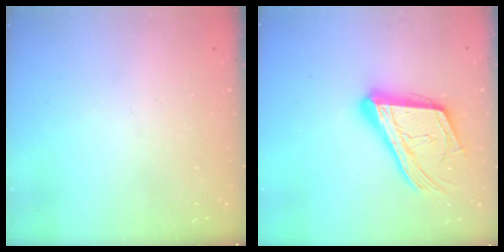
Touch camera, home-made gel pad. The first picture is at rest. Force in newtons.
{"total": 21.0, "press": 20.8, "slide": 2.7}